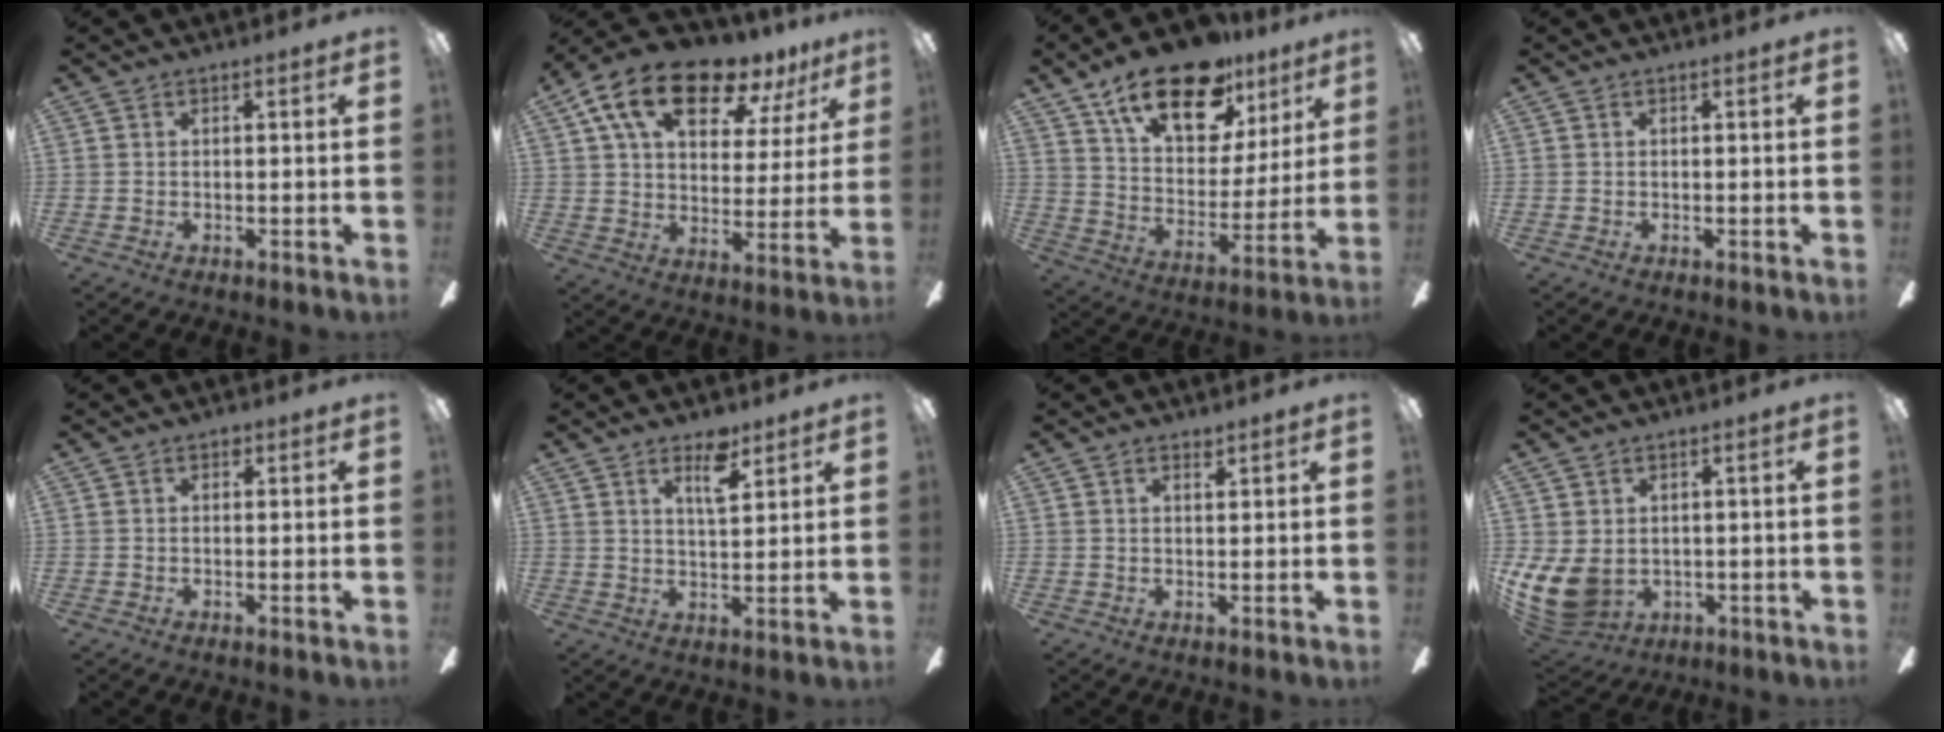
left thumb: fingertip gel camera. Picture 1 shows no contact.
{"total": 17.5, "force": [11.7, 7.7, 10.6], "torque": [-0.178, -0.064, 0.199]}
{"total": 21.6, "force": [14.5, 10.1, 12.4], "torque": [-0.200, -0.084, 0.251]}
{"total": 0.0}
{"total": 1.0, "force": [0.4, 0.8, 0.4], "torque": [0.000, -0.001, 0.005]}
{"total": 7.2, "force": [4.7, 2.7, 4.7], "torque": [-0.062, -0.021, 0.077]}
{"total": 1.5, "force": [1.2, 0.5, 0.6], "torque": [0.002, -0.008, 0.020]}
{"total": 9.3, "force": [-0.7, 7.2, 5.8], "torque": [-0.144, -0.009, -0.010]}